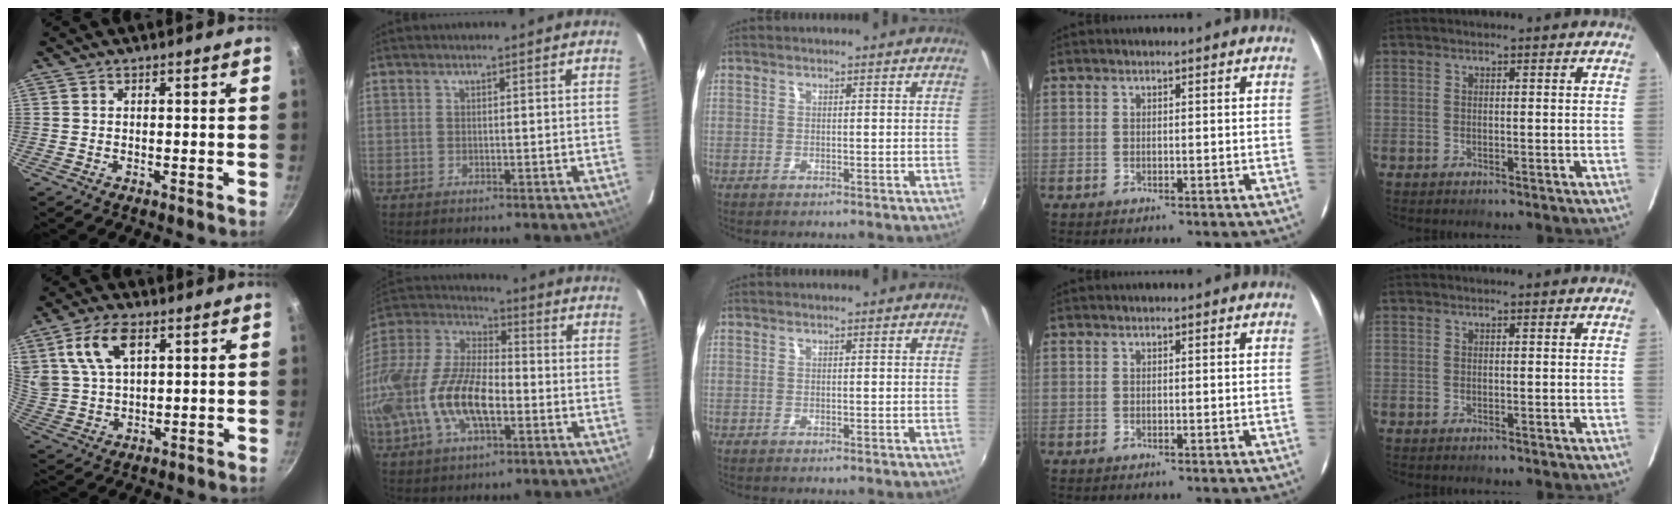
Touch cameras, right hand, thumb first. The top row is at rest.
{"thumb": {"total": 10.7, "force": [4.7, 5.8, 7.6], "torque": [-0.141, -0.009, 0.096]}, "index": {"total": 25.1, "force": [-6.3, 12.5, 20.9], "torque": [-0.462, -0.022, -0.117]}}